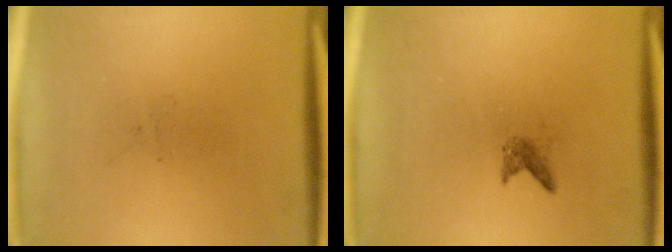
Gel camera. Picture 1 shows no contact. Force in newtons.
{"total": 0.9}